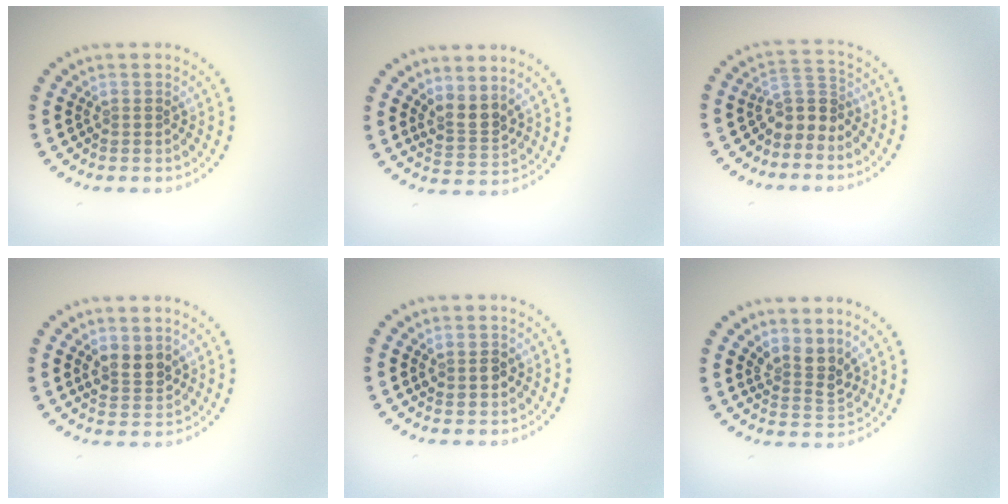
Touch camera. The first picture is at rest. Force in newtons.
{"total": 2.5, "press": 2.0, "slide": 1.5}
{"total": 2.8, "press": 2.0, "slide": 1.9}
{"total": 2.4, "press": 2.2, "slide": 1.0}
{"total": 1.4, "press": 1.4, "slide": 0.3}
{"total": 2.8, "press": 2.0, "slide": 1.9}